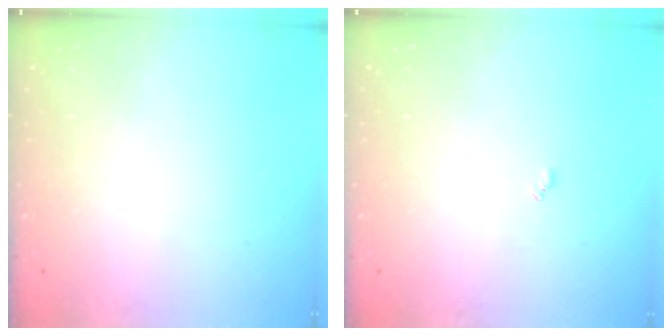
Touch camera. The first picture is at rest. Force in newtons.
{"total": 3.7, "press": 3.7, "slide": 0.4}